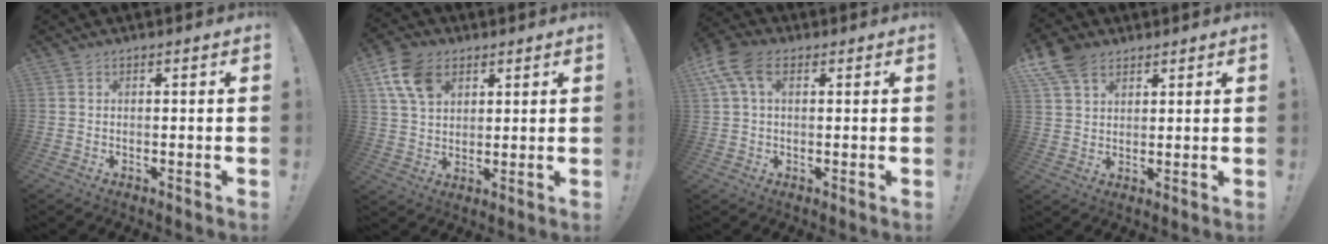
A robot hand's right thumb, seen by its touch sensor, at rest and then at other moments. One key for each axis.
{"total": 11.9, "fx": 5.6, "fy": 8.2, "fz": 6.6, "tx": -0.123, "ty": -0.010, "tz": 0.111}
{"total": 9.2, "fx": 3.5, "fy": 5.1, "fz": 6.8, "tx": -0.136, "ty": 0.005, "tz": 0.067}
{"total": 8.5, "fx": 5.3, "fy": 5.1, "fz": 4.1, "tx": -0.080, "ty": -0.016, "tz": 0.107}